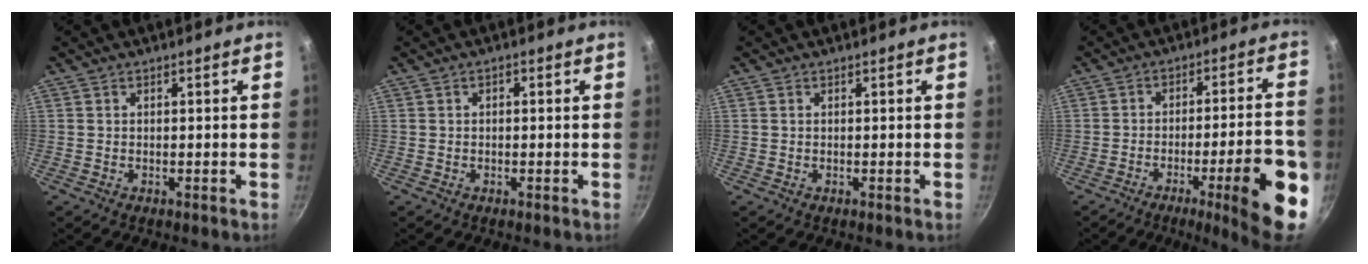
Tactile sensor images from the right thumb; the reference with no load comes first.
{"total": 0.9, "force": [0.1, 0.6, 0.7], "torque": [-0.014, 0.008, 0.001]}
{"total": 0.0}
{"total": 17.6, "force": [-6.8, 3.4, 15.9], "torque": [-0.194, 0.027, -0.087]}